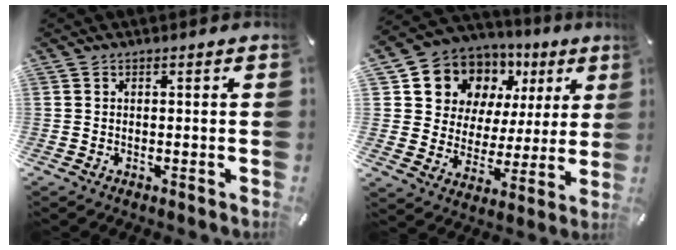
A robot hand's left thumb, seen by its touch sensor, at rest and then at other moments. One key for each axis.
{"total": 11.3, "fx": 6.2, "fy": 9.2, "fz": 2.1, "tx": -0.054, "ty": -0.055, "tz": 0.121}